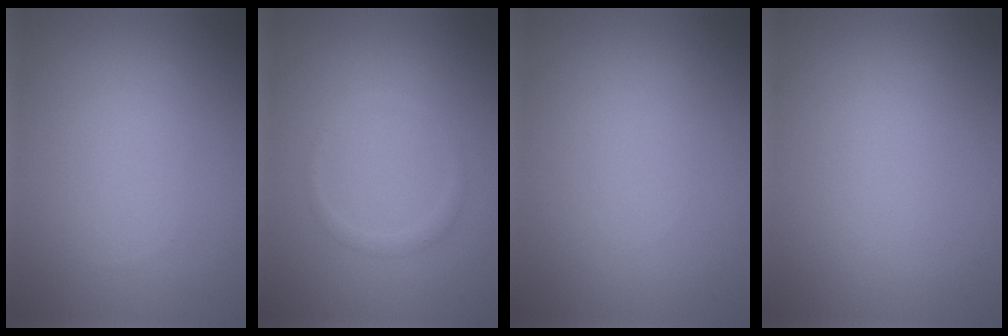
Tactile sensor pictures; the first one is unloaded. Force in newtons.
{"total": 1.0, "press": 1.0, "slide": 0.1}
{"total": 0.0}
{"total": 0.0}